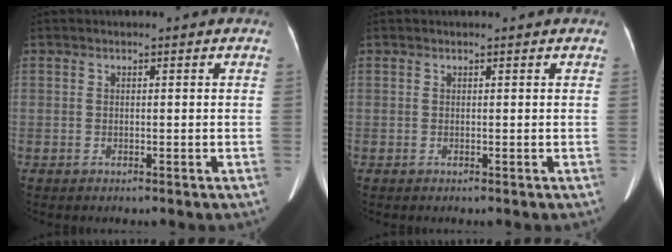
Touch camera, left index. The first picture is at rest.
{"total": 1.2, "force": [1.0, 0.0, 0.5], "torque": [-0.010, 0.004, 0.012]}